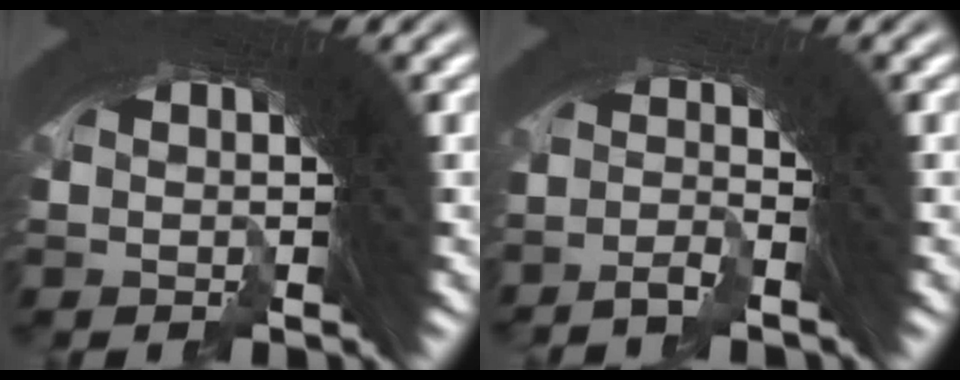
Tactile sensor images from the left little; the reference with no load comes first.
{"total": 3.4, "force": [-2.3, -1.5, -2.0], "torque": [0.037, -0.004, -0.044]}